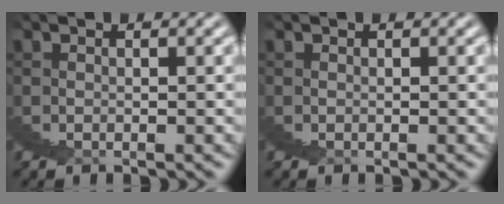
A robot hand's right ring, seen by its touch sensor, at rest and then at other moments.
{"total": 0.0}